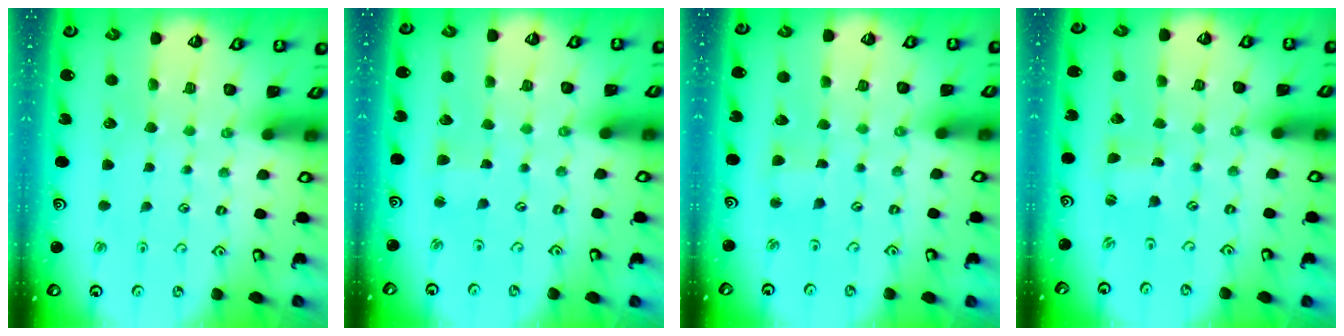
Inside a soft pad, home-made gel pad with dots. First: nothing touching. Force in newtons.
{"total": 2.5, "press": 2.5, "slide": 0.3}
{"total": 2.9, "press": 2.9, "slide": 0.3}
{"total": 0.0}